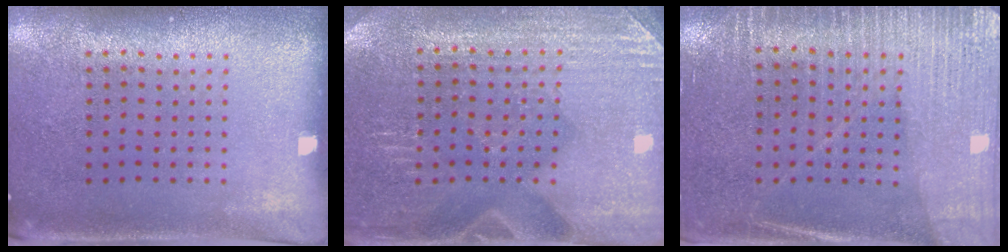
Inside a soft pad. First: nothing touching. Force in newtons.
{"total": 3.0, "press": 3.0, "slide": 0.2}
{"total": 3.2, "press": 3.0, "slide": 1.0}